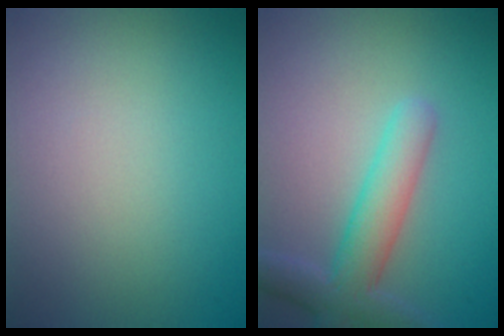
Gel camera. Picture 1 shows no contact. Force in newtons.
{"total": 4.8, "press": 4.8, "slide": 0.4}